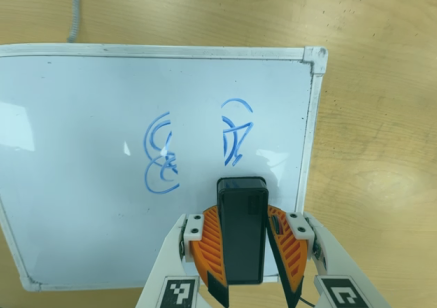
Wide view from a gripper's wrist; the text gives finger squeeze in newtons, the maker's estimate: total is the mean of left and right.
{"total": 7.9, "left": 7.6, "right": 8.3}